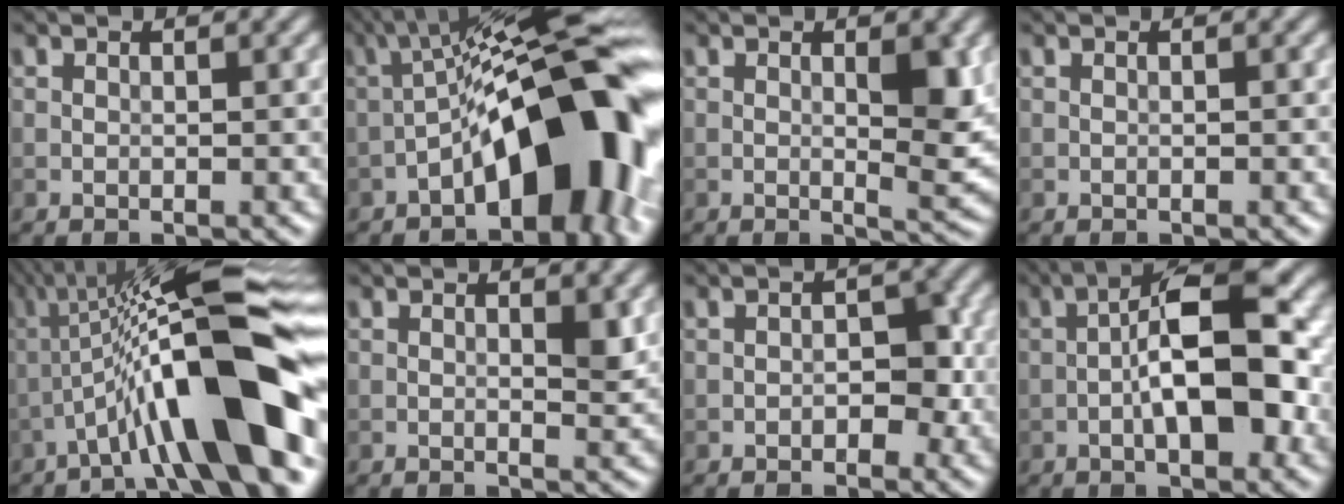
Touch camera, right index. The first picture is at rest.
{"total": 13.2, "force": [-4.5, 4.4, 11.6], "torque": [-0.161, 0.035, -0.074]}
{"total": 3.9, "force": [0.5, 1.1, 3.7], "torque": [-0.051, -0.007, 0.010]}
{"total": 0.0}
{"total": 13.5, "force": [-3.5, 2.5, 12.7], "torque": [-0.204, 0.027, -0.054]}
{"total": 1.8, "force": [0.3, 0.4, 1.7], "torque": [-0.026, -0.004, 0.003]}
{"total": 2.5, "force": [-0.6, 1.5, 1.9], "torque": [-0.017, 0.001, -0.010]}
{"total": 9.0, "force": [-1.6, 2.9, 8.4], "torque": [-0.127, 0.021, -0.030]}